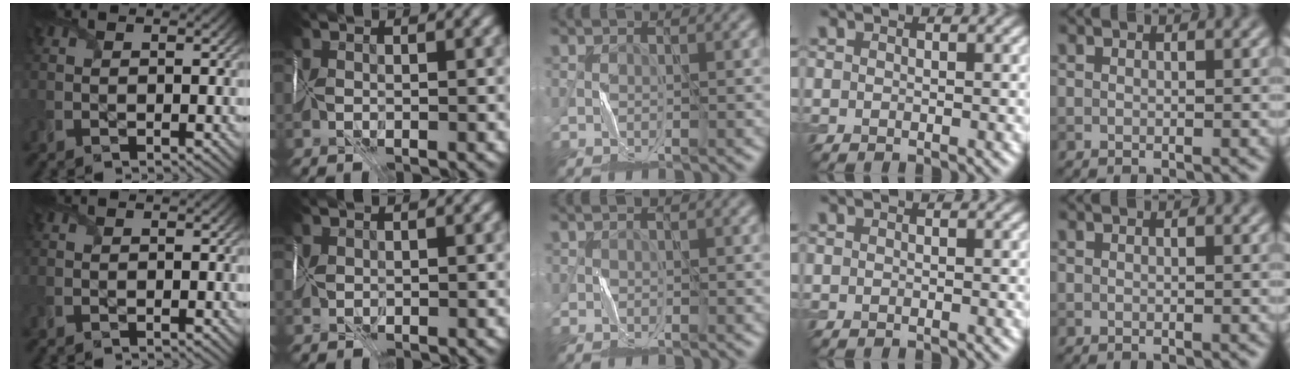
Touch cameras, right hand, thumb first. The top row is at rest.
{"index": {"total": 0.7, "force": [0.0, 0.6, 0.4], "torque": [-0.007, 0.001, -0.002]}, "ring": {"total": 0.5, "force": [-0.5, 0.0, 0.1], "torque": [0.004, 0.002, -0.008]}}